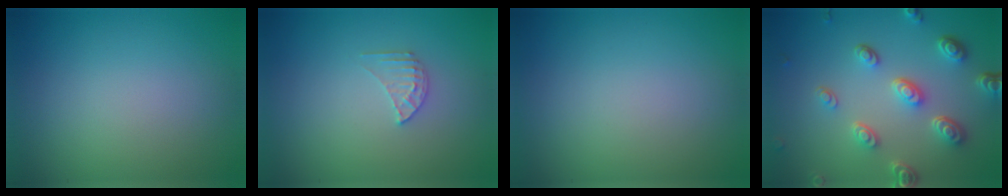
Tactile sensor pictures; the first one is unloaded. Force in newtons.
{"total": 1.5, "press": 1.5, "slide": 0.2}
{"total": 0.0}
{"total": 5.2, "press": 3.9, "slide": 3.4}